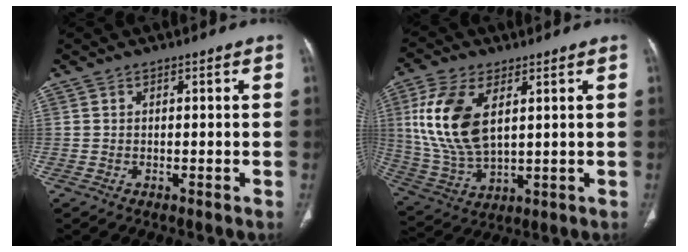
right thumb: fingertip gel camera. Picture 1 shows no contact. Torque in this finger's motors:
{"motor_torque": [1.48, 1.31, 0.93, -1.20, 0.40]}